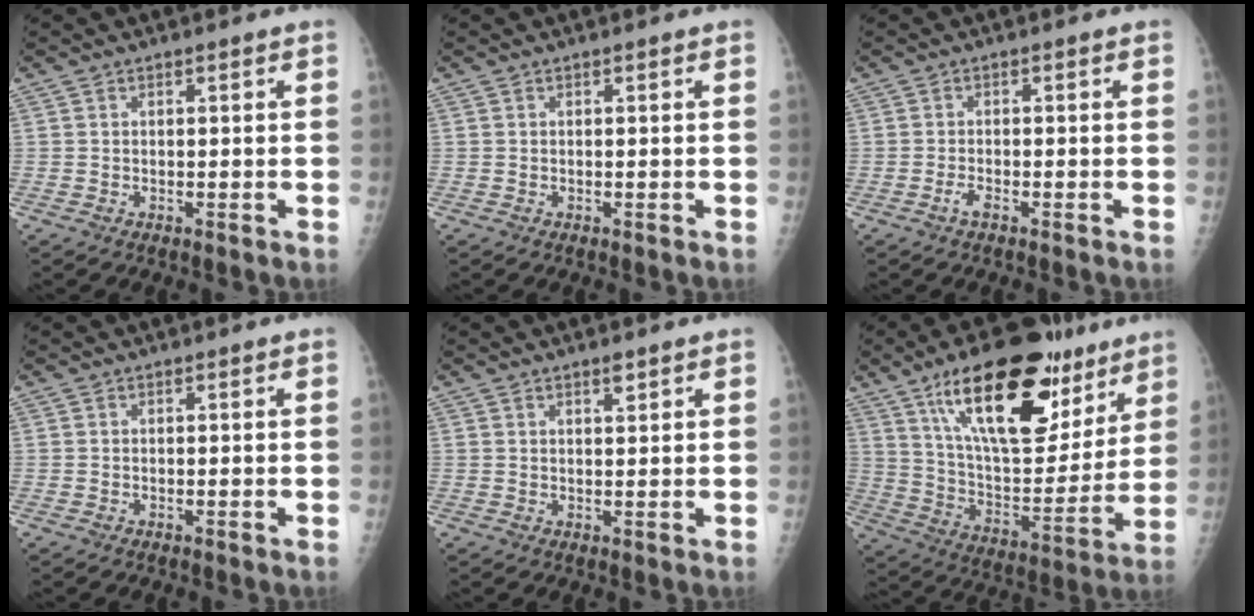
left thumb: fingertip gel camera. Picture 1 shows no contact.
{"total": 0.0}
{"total": 1.5, "force": [-0.9, 0.4, 1.0], "torque": [-0.025, 0.005, -0.019]}
{"total": 0.0}
{"total": 1.9, "force": [1.3, 0.6, 1.2], "torque": [-0.013, -0.009, 0.022]}
{"total": 27.7, "force": [16.0, 12.0, 19.2], "torque": [-0.262, -0.044, 0.265]}